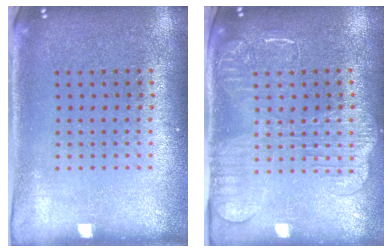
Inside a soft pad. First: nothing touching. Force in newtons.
{"total": 2.2, "press": 2.0, "slide": 0.9}